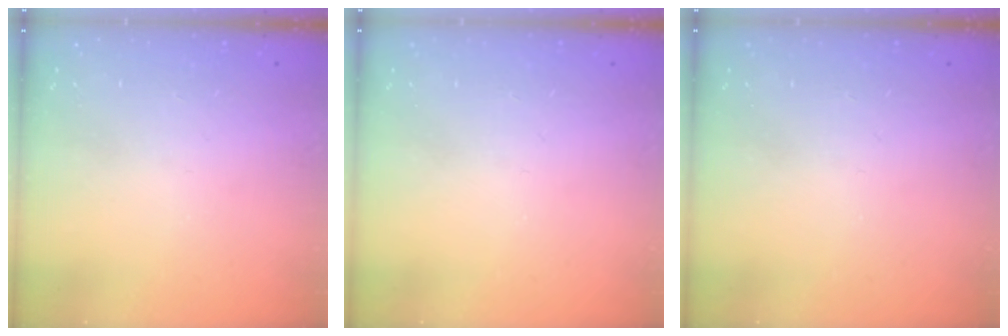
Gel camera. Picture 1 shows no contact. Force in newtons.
{"total": 0.0}
{"total": 0.0}